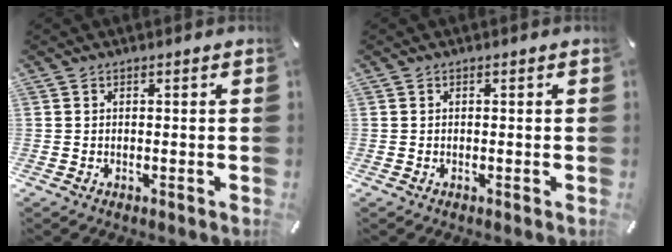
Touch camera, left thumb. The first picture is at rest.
{"total": 0.0}